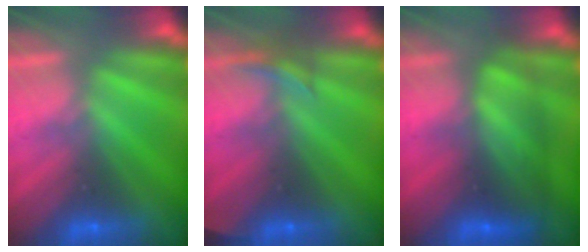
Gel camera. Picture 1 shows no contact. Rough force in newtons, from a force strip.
{"total": 2.8}
{"total": 7.5}